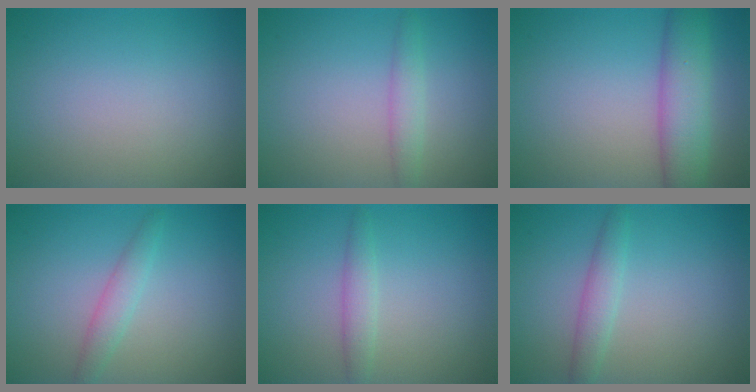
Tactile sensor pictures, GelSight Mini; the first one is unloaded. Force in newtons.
{"total": 1.7, "press": 1.7, "slide": 0.1}
{"total": 5.6, "press": 5.6, "slide": 0.1}
{"total": 1.9, "press": 1.9, "slide": 0.1}
{"total": 1.7, "press": 1.7, "slide": 0.1}
{"total": 2.0, "press": 2.0, "slide": 0.0}